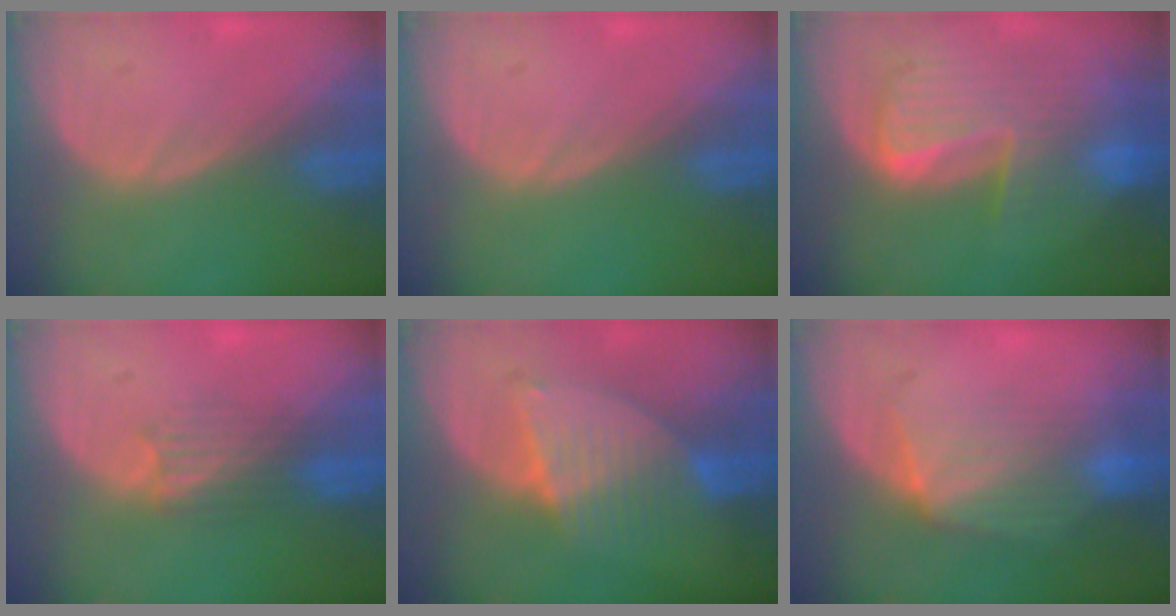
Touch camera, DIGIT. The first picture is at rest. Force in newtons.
{"total": 0.0}
{"total": 9.8, "press": 8.4, "slide": 5.0}
{"total": 3.2, "press": 3.1, "slide": 1.0}
{"total": 6.3, "press": 6.3, "slide": 0.2}
{"total": 7.0, "press": 6.6, "slide": 2.3}